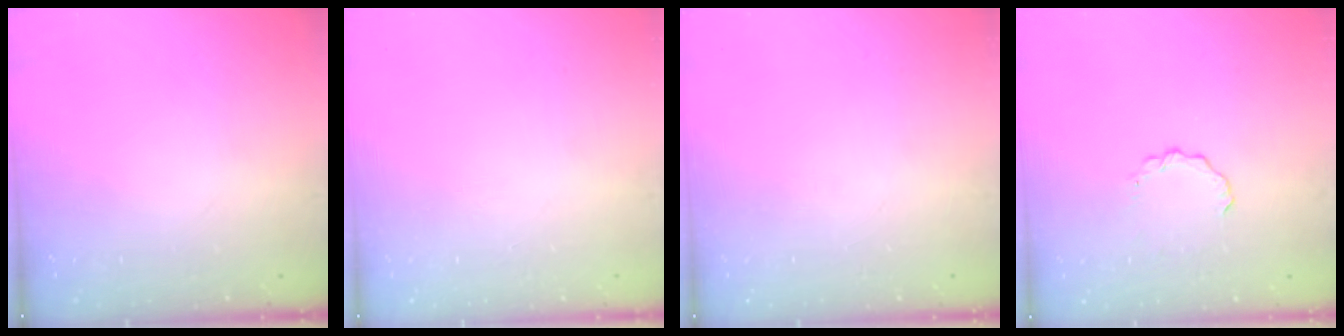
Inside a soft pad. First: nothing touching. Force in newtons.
{"total": 0.0}
{"total": 0.0}
{"total": 4.1, "press": 4.1, "slide": 0.4}